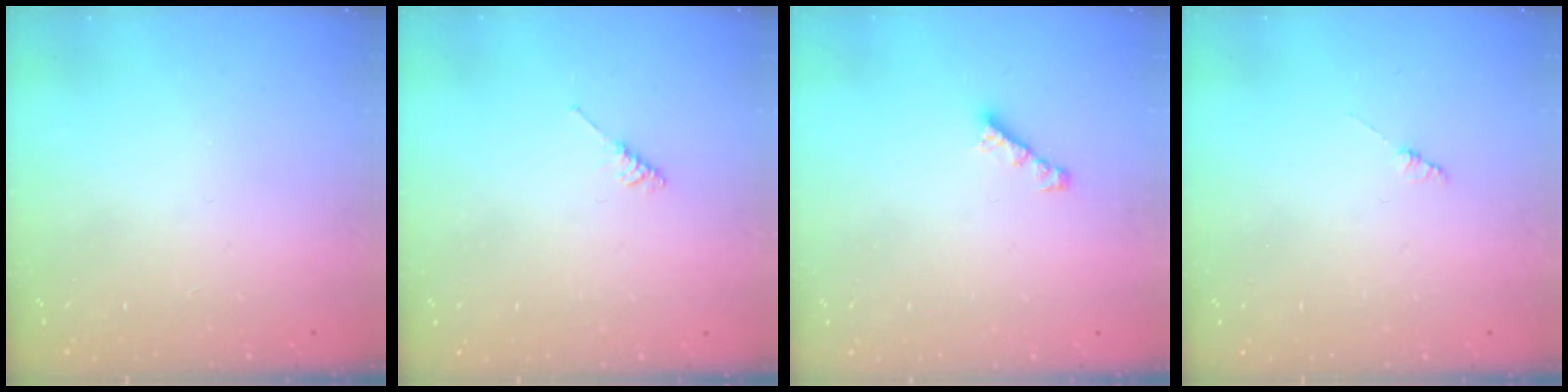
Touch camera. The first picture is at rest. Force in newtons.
{"total": 2.2, "press": 2.2, "slide": 0.5}
{"total": 2.4, "press": 2.4, "slide": 0.1}
{"total": 0.9, "press": 0.8, "slide": 0.2}